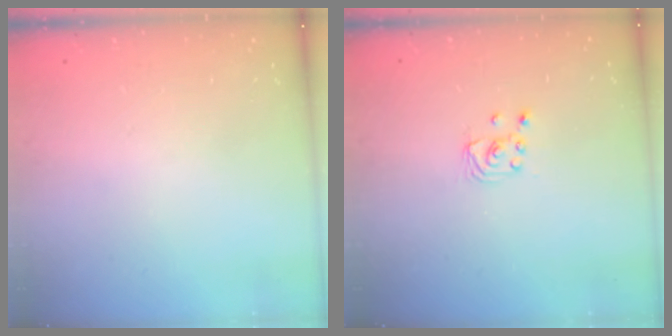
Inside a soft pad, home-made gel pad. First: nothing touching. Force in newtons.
{"total": 2.0, "press": 2.0, "slide": 0.2}